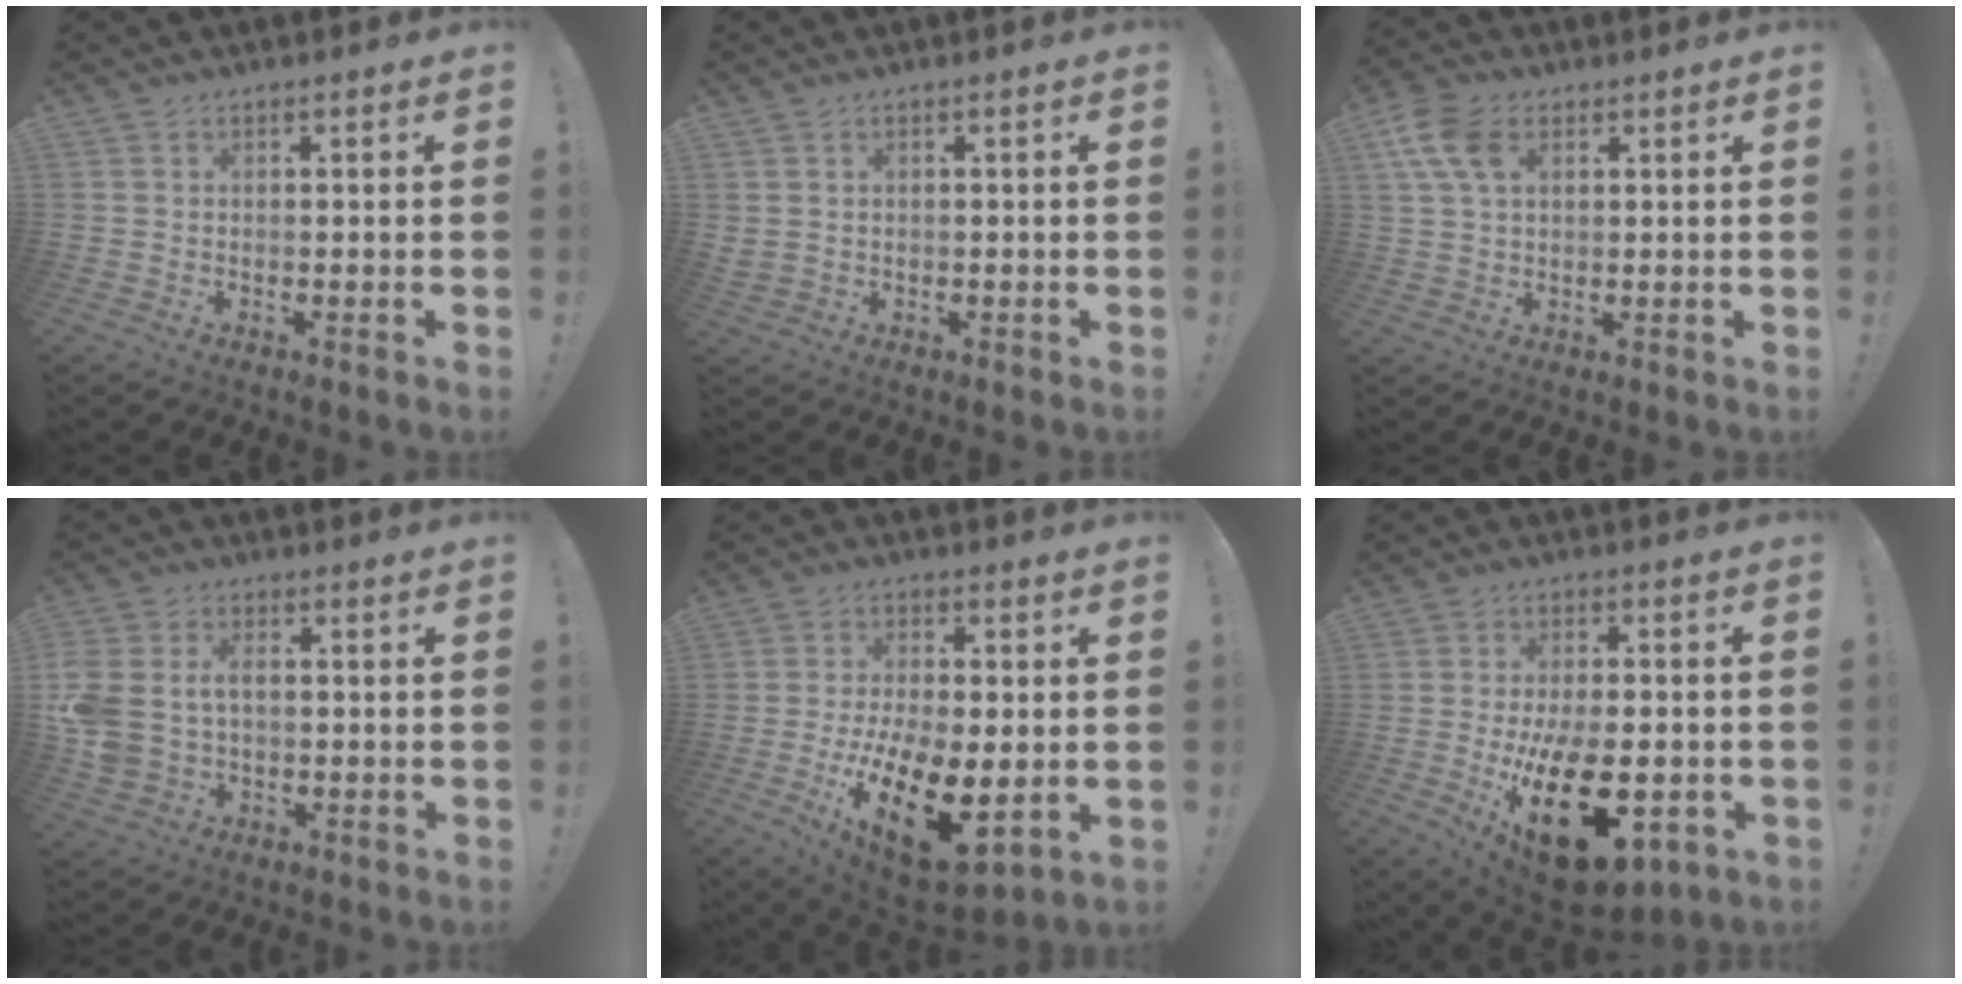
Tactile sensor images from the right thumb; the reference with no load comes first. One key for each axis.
{"total": 1.6, "fx": 0.7, "fy": 1.3, "fz": 0.6, "tx": -0.012, "ty": 0.002, "tz": 0.013}
{"total": 9.7, "fx": 3.7, "fy": 6.1, "fz": 6.5, "tx": -0.135, "ty": -0.005, "tz": 0.068}
{"total": 8.9, "fx": 0.7, "fy": 6.6, "fz": 6.0, "tx": -0.142, "ty": -0.004, "tz": 0.015}
{"total": 19.4, "fx": -4.5, "fy": 9.4, "fz": 16.3, "tx": -0.277, "ty": 0.011, "tz": -0.061}
{"total": 23.1, "fx": -6.2, "fy": 11.8, "fz": 18.8, "tx": -0.294, "ty": 0.019, "tz": -0.084}